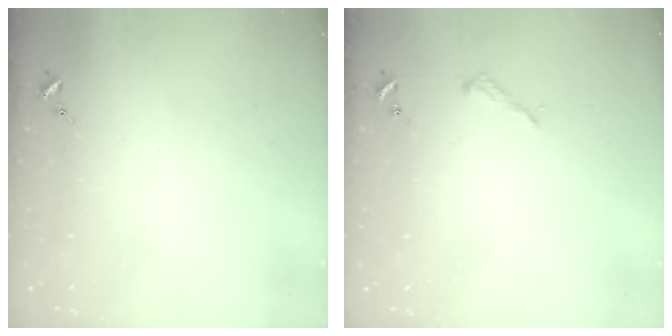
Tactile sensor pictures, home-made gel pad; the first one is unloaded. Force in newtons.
{"total": 2.2, "press": 2.2, "slide": 0.3}